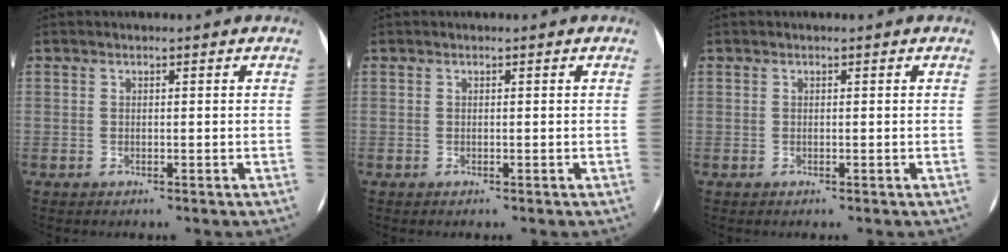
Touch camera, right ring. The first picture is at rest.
{"total": 0.0}
{"total": 0.0}